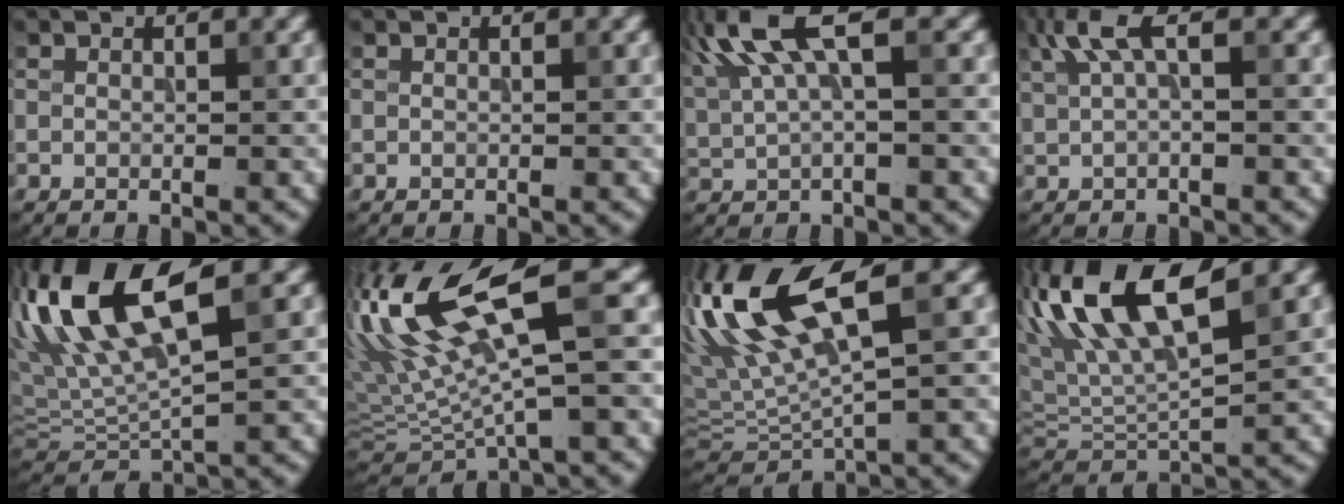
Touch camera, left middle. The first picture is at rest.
{"total": 0.0}
{"total": 6.9, "force": [3.2, 2.0, 5.8], "torque": [-0.130, 0.015, 0.065]}
{"total": 3.2, "force": [1.4, 0.8, 2.8], "torque": [-0.055, 0.003, 0.027]}
{"total": 12.1, "force": [4.4, 3.5, 10.7], "torque": [-0.224, 0.026, 0.079]}
{"total": 13.0, "force": [4.3, 2.9, 11.9], "torque": [-0.240, 0.010, 0.084]}
{"total": 12.0, "force": [4.3, 3.4, 10.7], "torque": [-0.221, 0.017, 0.081]}
{"total": 11.4, "force": [4.9, 3.3, 9.8], "torque": [-0.193, 0.023, 0.087]}